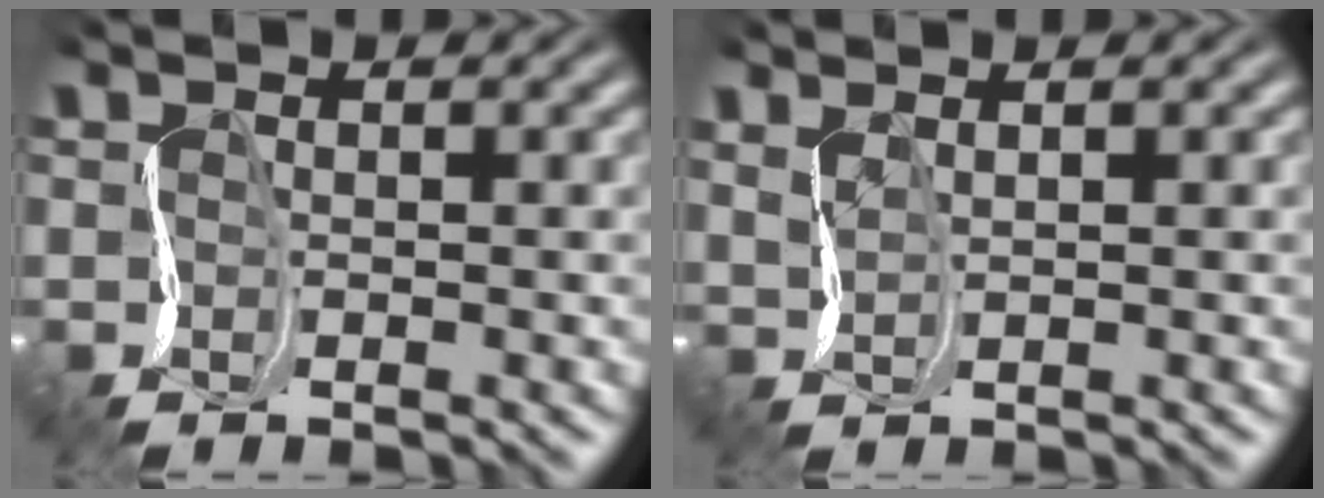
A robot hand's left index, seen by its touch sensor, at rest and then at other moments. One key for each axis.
{"total": 1.7, "fx": 1.7, "fy": 0.5, "fz": 0.0, "tx": -0.008, "ty": 0.023, "tz": 0.013}